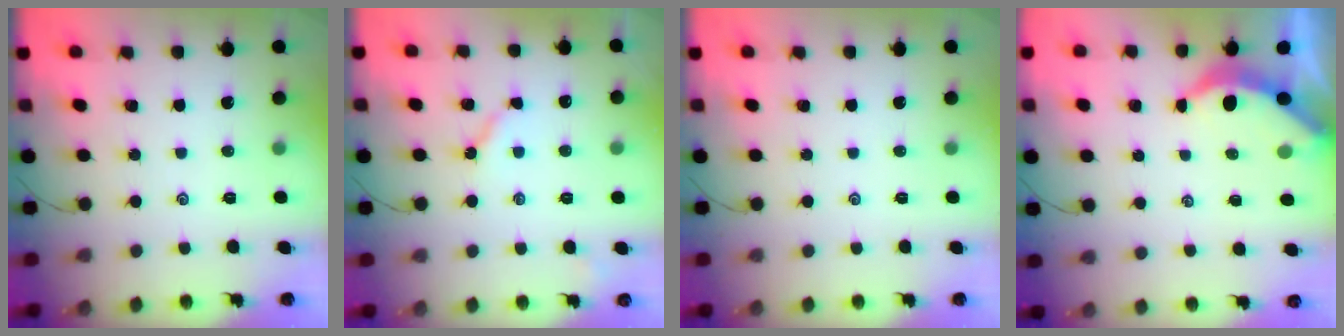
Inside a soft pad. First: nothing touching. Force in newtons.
{"total": 3.4, "press": 3.4, "slide": 0.2}
{"total": 0.0}
{"total": 4.7, "press": 4.7, "slide": 0.5}